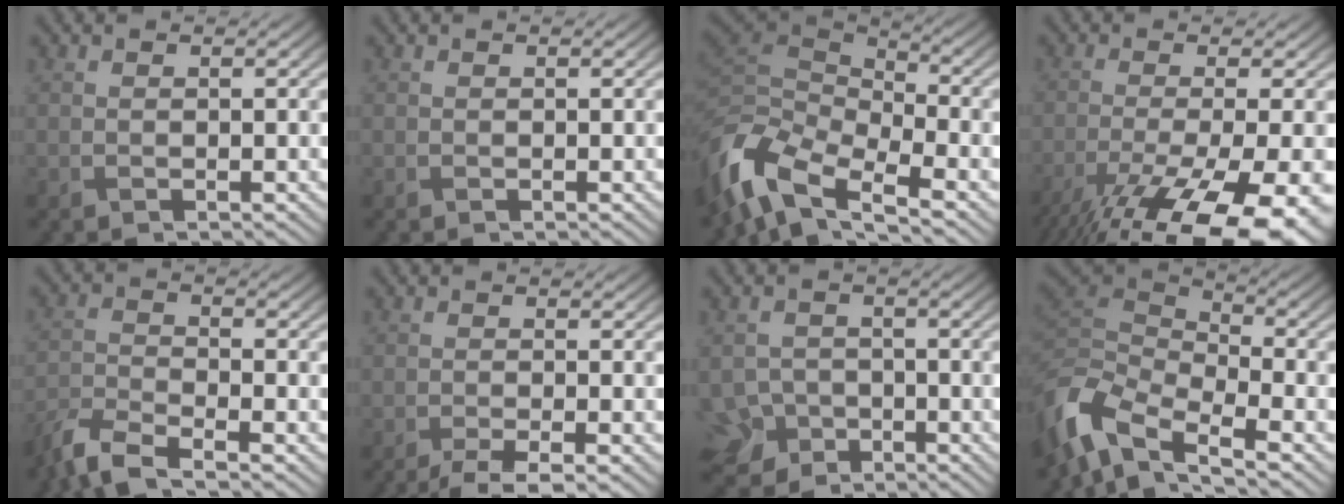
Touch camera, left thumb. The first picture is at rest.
{"total": 0.0}
{"total": 11.0, "force": [-6.7, 5.0, 7.2], "torque": [-0.174, -0.016, -0.129]}
{"total": 15.4, "force": [-9.8, 3.8, 11.3], "torque": [-0.199, -0.045, -0.140]}
{"total": 6.0, "force": [-5.1, 1.2, 3.1], "torque": [-0.072, -0.011, -0.110]}
{"total": 4.1, "force": [-2.9, 0.7, 2.9], "torque": [-0.044, 0.001, -0.052]}
{"total": 5.5, "force": [-3.5, 3.9, 1.8], "torque": [-0.038, -0.012, -0.069]}
{"total": 9.8, "force": [-6.0, 4.1, 6.6], "torque": [-0.152, -0.011, -0.130]}